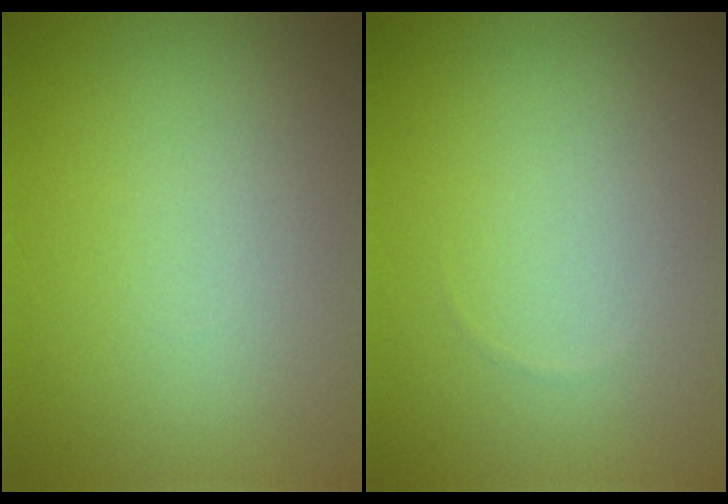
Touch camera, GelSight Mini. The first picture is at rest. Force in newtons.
{"total": 0.0}